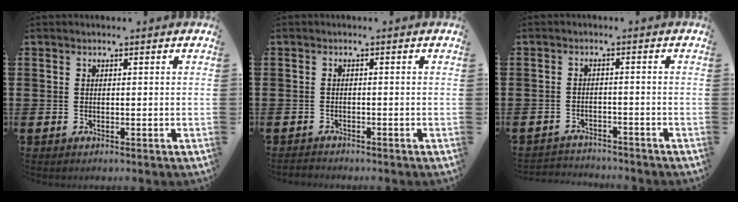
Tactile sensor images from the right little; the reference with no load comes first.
{"total": 0.7, "force": [-0.7, 0.1, 0.0], "torque": [-0.002, -0.001, -0.016]}
{"total": 2.1, "force": [-2.0, 0.2, -0.3], "torque": [-0.002, 0.002, -0.046]}